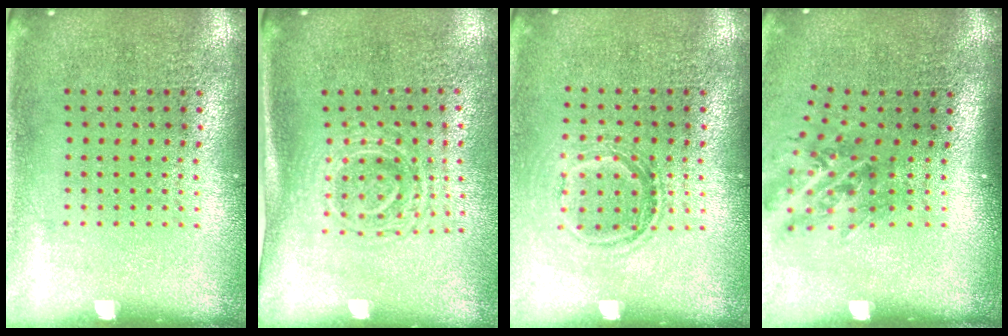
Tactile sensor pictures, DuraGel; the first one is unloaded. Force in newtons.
{"total": 1.6, "press": 1.3, "slide": 1.0}
{"total": 1.1, "press": 1.0, "slide": 0.6}
{"total": 1.3, "press": 1.1, "slide": 0.7}